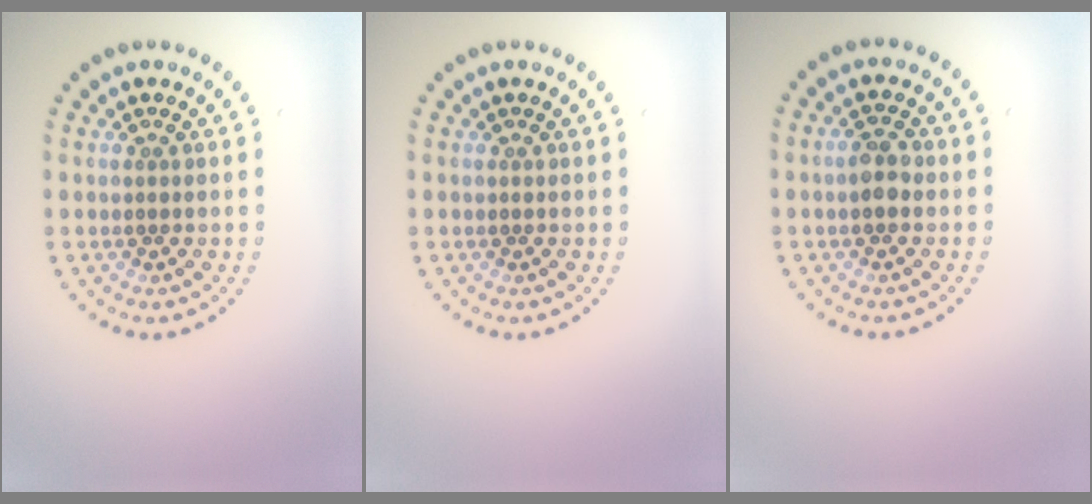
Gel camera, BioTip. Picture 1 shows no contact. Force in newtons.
{"total": 0.0}
{"total": 1.9, "press": 1.9, "slide": 0.3}